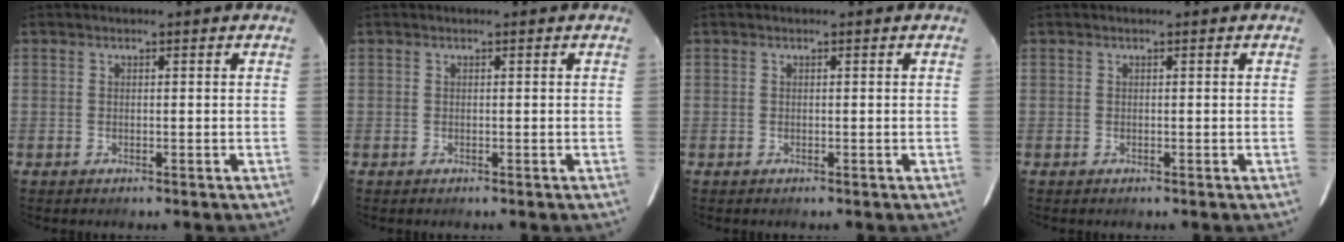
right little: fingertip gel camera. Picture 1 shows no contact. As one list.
[{"total": 0.0}, {"total": 0.0}, {"total": 0.0}]